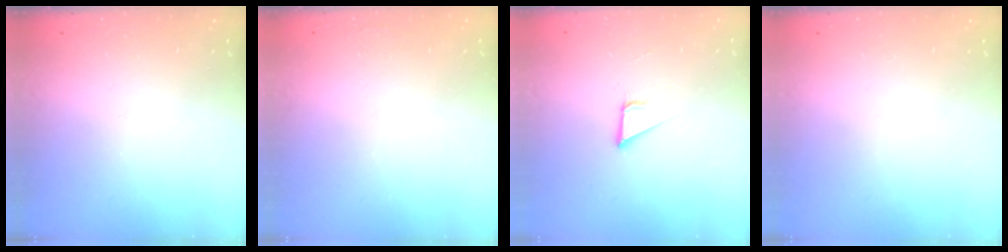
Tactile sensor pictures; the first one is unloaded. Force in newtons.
{"total": 1.6, "press": 1.6, "slide": 0.0}
{"total": 3.2, "press": 3.2, "slide": 0.2}
{"total": 0.0}